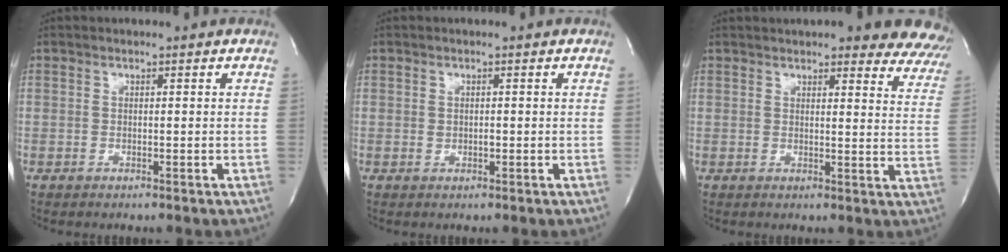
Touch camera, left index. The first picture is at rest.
{"total": 0.8, "force": [0.0, 0.6, 0.6], "torque": [-0.008, 0.001, -0.001]}
{"total": 20.0, "force": [18.1, 4.4, 7.2], "torque": [-0.073, -0.042, 0.184]}